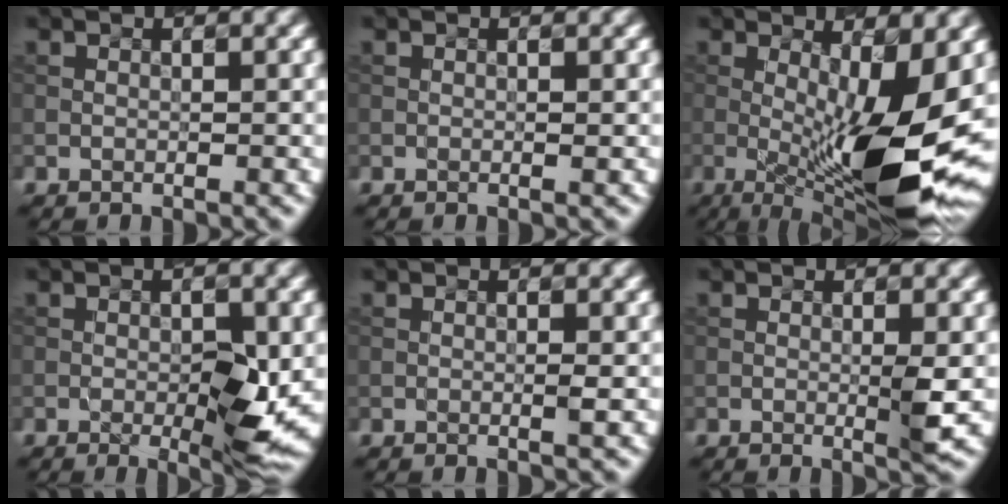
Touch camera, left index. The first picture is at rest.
{"total": 0.6, "force": [-0.1, 0.2, 0.6], "torque": [-0.008, 0.001, 0.000]}
{"total": 12.3, "force": [-1.0, 3.1, 11.8], "torque": [-0.178, -0.017, -0.006]}
{"total": 4.9, "force": [-0.9, 0.7, 4.7], "torque": [-0.077, -0.006, -0.004]}
{"total": 0.9, "force": [-0.1, 0.2, 0.9], "torque": [-0.015, -0.001, -0.002]}
{"total": 2.2, "force": [-0.2, 0.2, 2.2], "torque": [-0.033, -0.003, 0.000]}